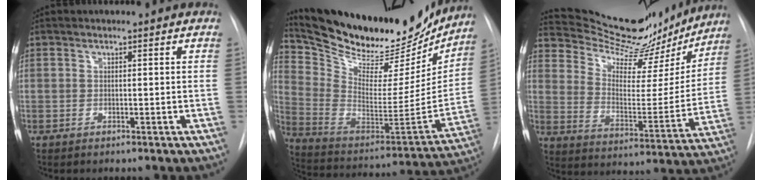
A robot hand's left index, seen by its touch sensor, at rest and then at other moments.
{"total": 26.3, "force": [23.1, 7.5, 10.0], "torque": [-0.175, -0.046, 0.345]}
{"total": 21.0, "force": [19.5, 5.1, 6.0], "torque": [-0.090, -0.029, 0.277]}